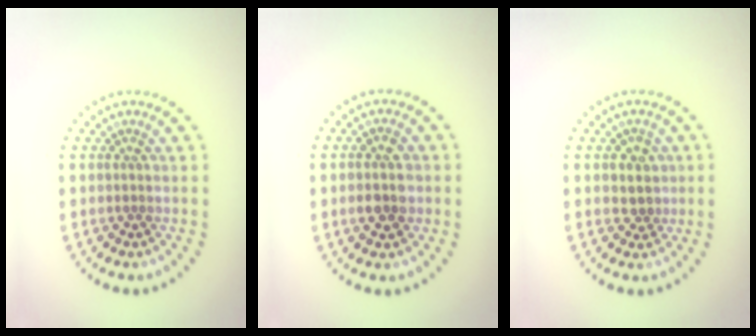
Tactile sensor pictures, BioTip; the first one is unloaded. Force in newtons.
{"total": 2.7, "press": 2.7, "slide": 0.2}
{"total": 2.3, "press": 2.1, "slide": 0.9}